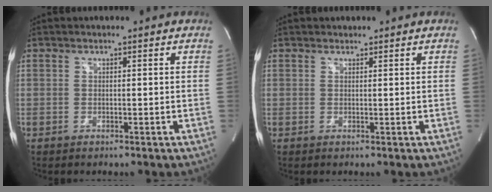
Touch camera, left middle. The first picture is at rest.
{"total": 0.6, "force": [0.5, 0.3, -0.1], "torque": [-0.004, 0.004, 0.009]}